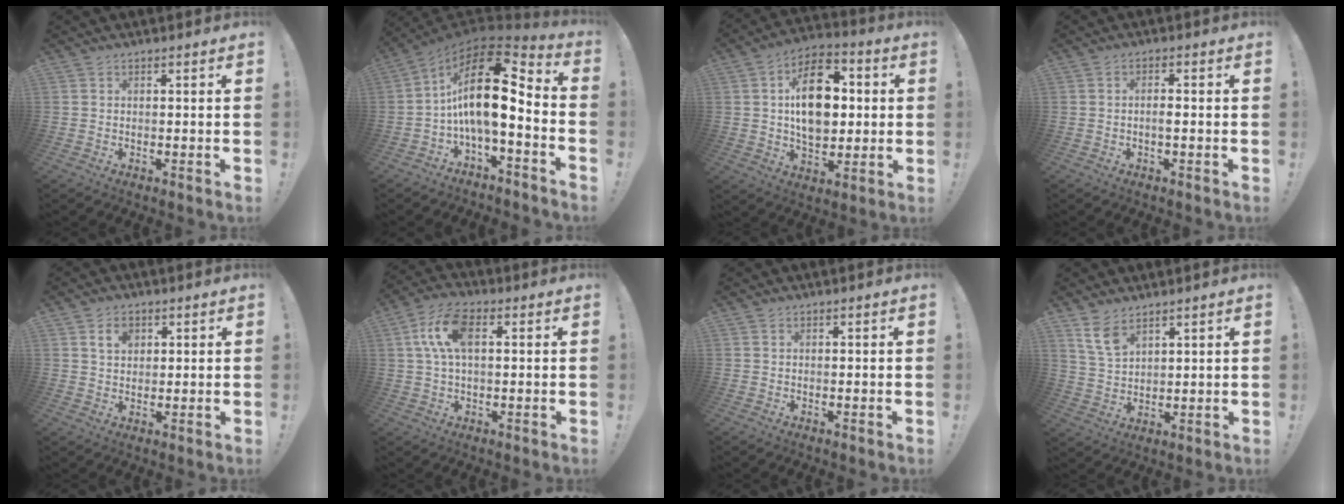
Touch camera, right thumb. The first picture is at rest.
{"total": 19.2, "force": [1.5, 8.0, 17.4], "torque": [-0.303, -0.013, 0.025]}
{"total": 18.3, "force": [2.3, 12.1, 13.6], "torque": [-0.208, 0.012, 0.039]}
{"total": 2.3, "force": [-0.8, 0.6, 2.0], "torque": [-0.036, 0.003, -0.015]}
{"total": 4.8, "force": [2.1, 3.5, 2.6], "torque": [-0.032, -0.002, 0.034]}
{"total": 11.1, "force": [2.8, 5.8, 9.0], "torque": [-0.183, 0.009, 0.050]}
{"total": 0.0}
{"total": 7.4, "force": [5.2, 3.6, 3.8], "torque": [-0.073, -0.025, 0.101]}